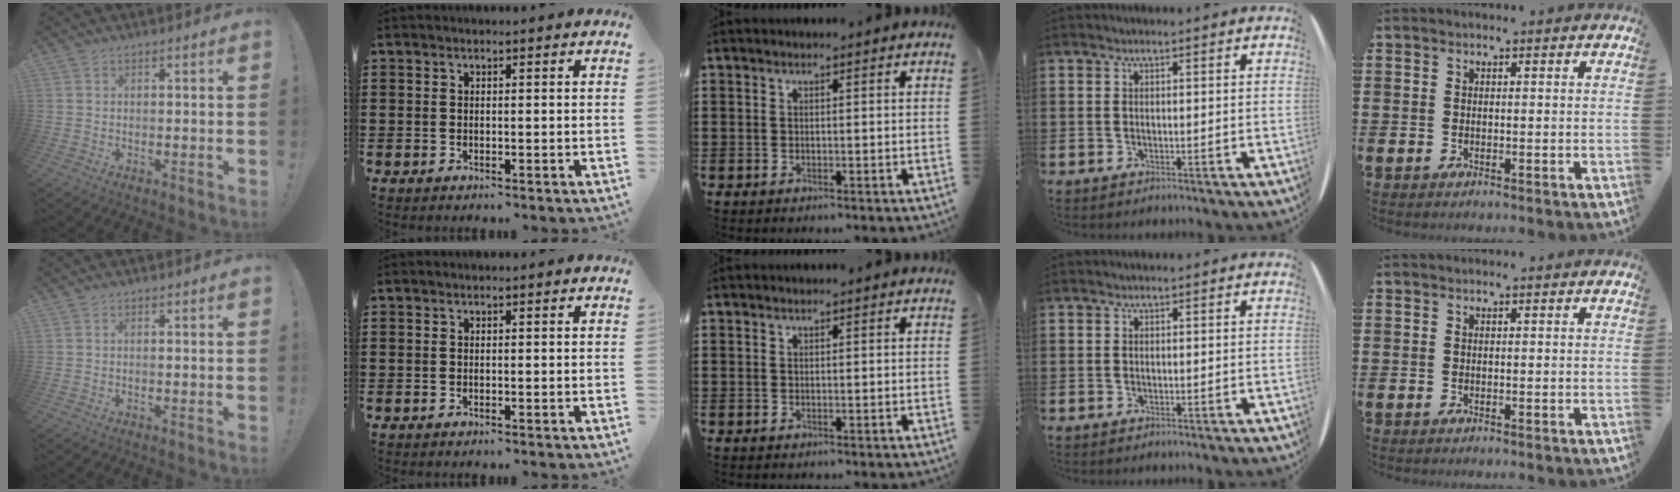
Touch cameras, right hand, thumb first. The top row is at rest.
{}